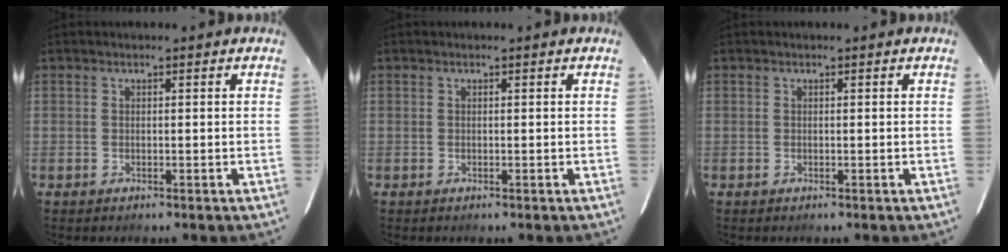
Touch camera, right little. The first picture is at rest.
{"total": 0.0}
{"total": 0.0}